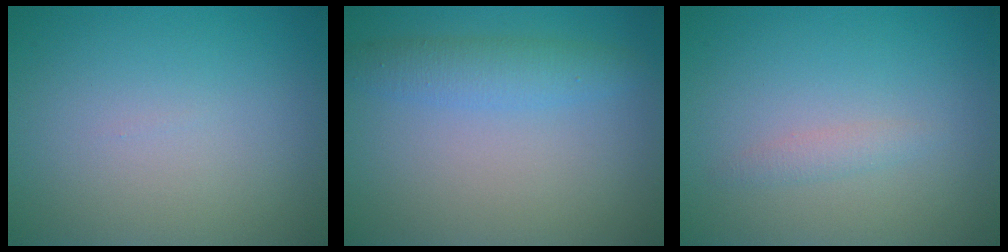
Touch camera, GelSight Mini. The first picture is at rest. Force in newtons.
{"total": 2.8, "press": 2.8, "slide": 0.0}
{"total": 1.0, "press": 1.0, "slide": 0.0}